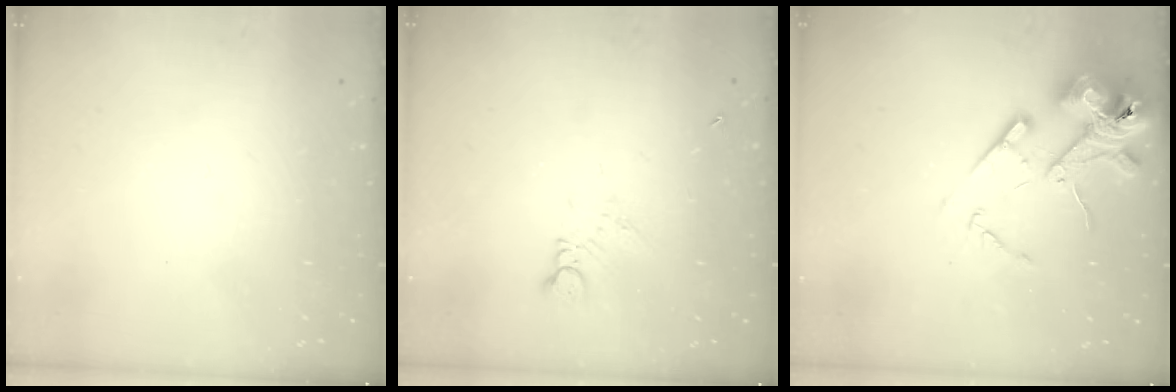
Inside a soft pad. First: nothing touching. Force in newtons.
{"total": 3.0, "press": 2.9, "slide": 0.4}
{"total": 13.7, "press": 13.5, "slide": 2.0}